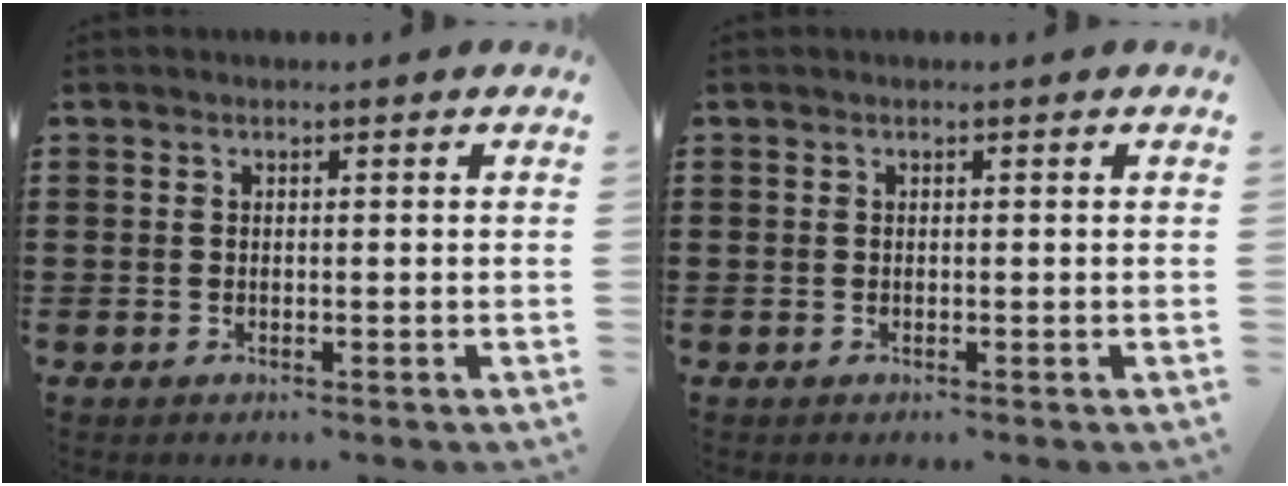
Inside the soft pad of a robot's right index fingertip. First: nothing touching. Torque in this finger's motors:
{"motor_torque": [0.64, 1.50, 0.00, 0.00]}